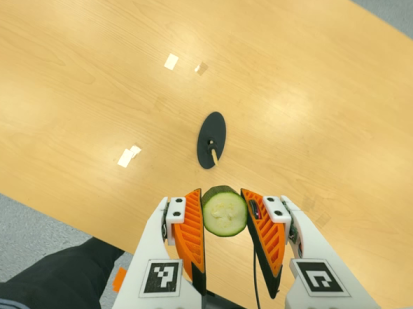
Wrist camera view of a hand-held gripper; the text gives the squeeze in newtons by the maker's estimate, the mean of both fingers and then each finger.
{"total": 9.6, "left": 10.1, "right": 9.1}